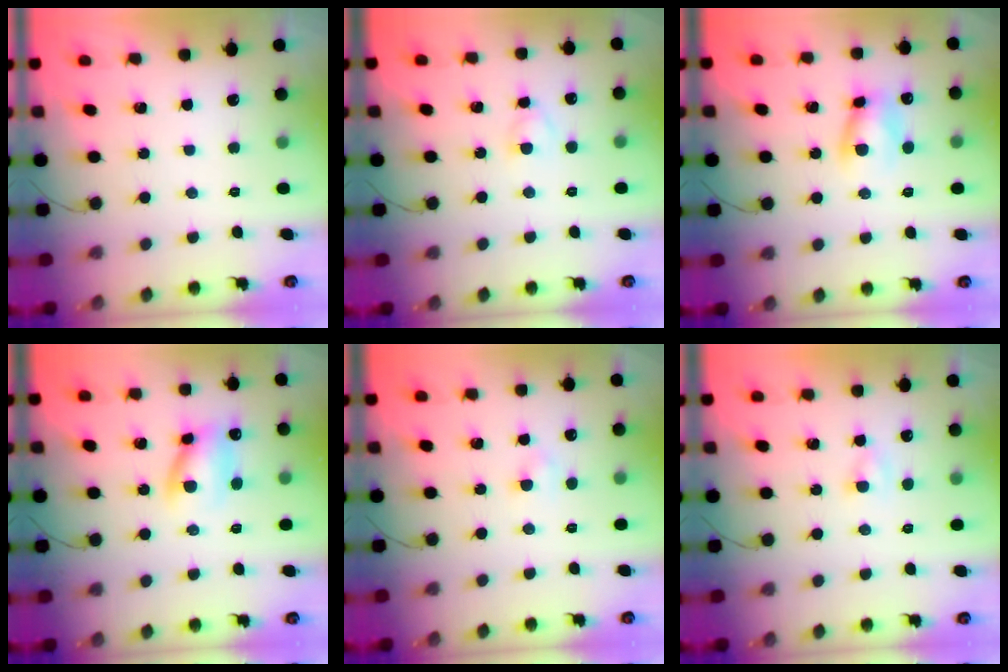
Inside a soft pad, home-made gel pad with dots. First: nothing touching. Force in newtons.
{"total": 2.8, "press": 2.6, "slide": 1.1}
{"total": 6.9, "press": 6.8, "slide": 0.3}
{"total": 9.3, "press": 9.2, "slide": 1.5}
{"total": 2.4, "press": 2.3, "slide": 0.8}
{"total": 1.0, "press": 0.8, "slide": 0.6}